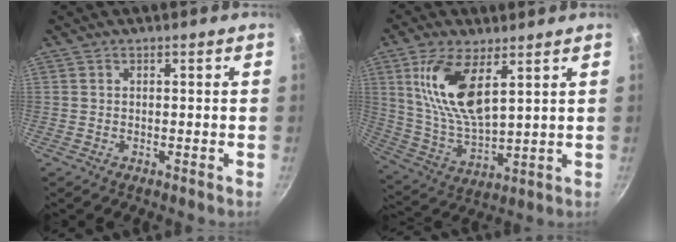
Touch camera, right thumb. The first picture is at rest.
{"total": 14.4, "force": [5.6, 6.2, 11.8], "torque": [-0.227, -0.032, 0.119]}